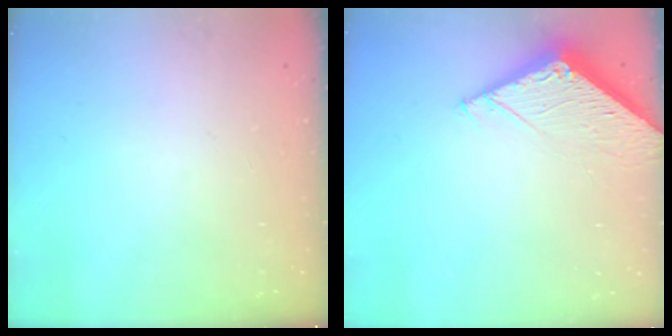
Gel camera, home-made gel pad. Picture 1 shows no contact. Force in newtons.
{"total": 5.7, "press": 5.7, "slide": 0.2}